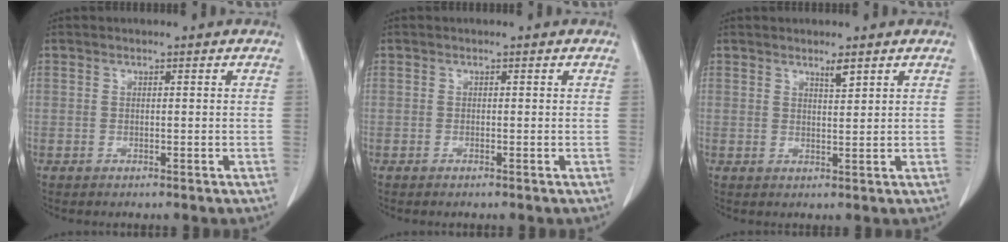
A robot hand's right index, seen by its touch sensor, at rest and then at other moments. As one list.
[{"total": 0.0}, {"total": 1.8, "force": [1.4, 0.1, 1.1], "torque": [-0.022, -0.004, 0.026]}]